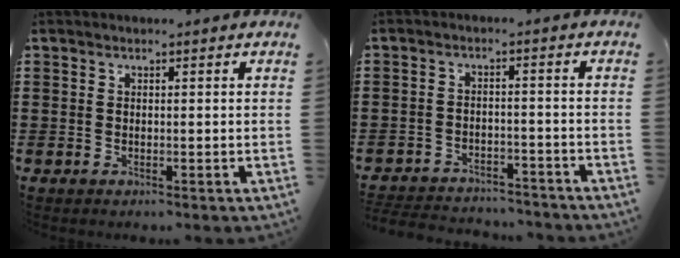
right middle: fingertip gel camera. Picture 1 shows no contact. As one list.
[{"total": 3.8, "force": [-3.7, 0.6, 0.0], "torque": [-0.006, 0.002, -0.079]}]